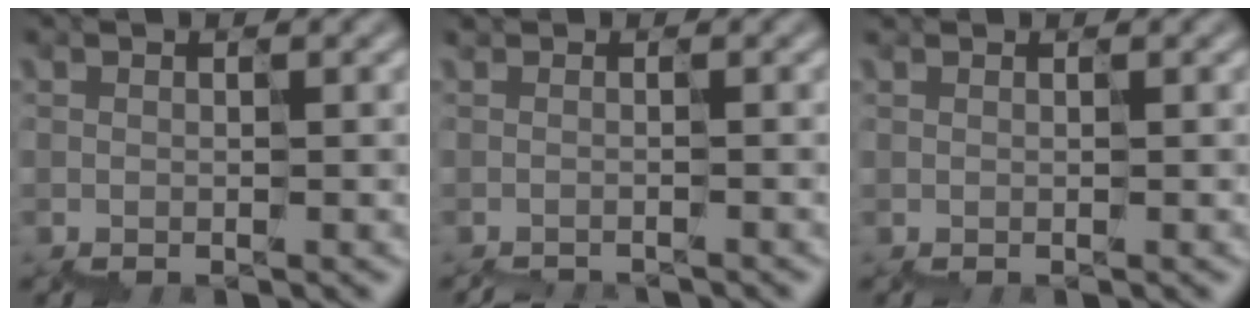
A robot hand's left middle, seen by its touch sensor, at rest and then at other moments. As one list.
[{"total": 1.8, "force": [-1.6, -0.3, -0.8], "torque": [0.012, -0.015, -0.017]}, {"total": 0.0}]